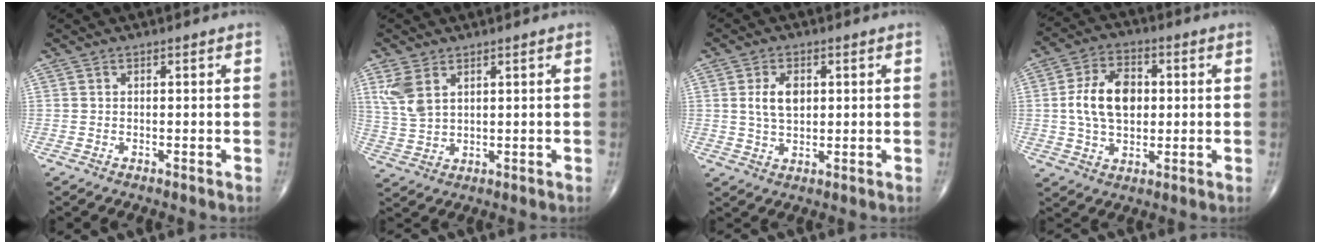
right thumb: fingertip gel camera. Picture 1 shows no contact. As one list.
[{"total": 6.1, "force": [2.9, 3.5, 4.2], "torque": [-0.092, -0.005, 0.069]}, {"total": 5.4, "force": [1.1, 3.3, 4.2], "torque": [-0.071, -0.003, 0.021]}, {"total": 11.5, "force": [0.8, 7.5, 8.7], "torque": [-0.141, 0.008, 0.014]}]